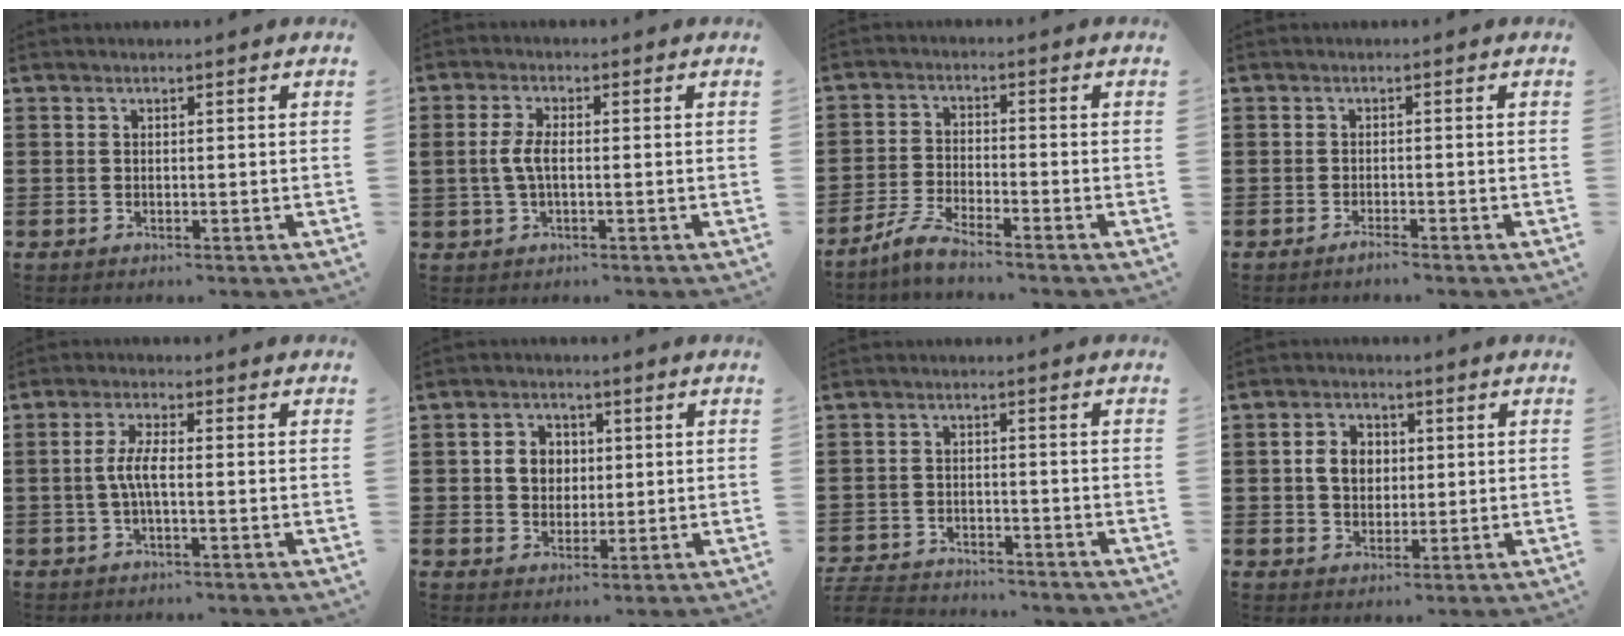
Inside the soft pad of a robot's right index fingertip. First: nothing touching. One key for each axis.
{"total": 4.0, "fx": -0.2, "fy": 1.8, "fz": 3.6, "tx": -0.092, "ty": -0.003, "tz": -0.012}
{"total": 4.5, "fx": -4.1, "fy": -0.1, "fz": 1.9, "tx": -0.055, "ty": -0.009, "tz": -0.083}
{"total": 1.4, "fx": -1.2, "fy": 0.0, "fz": 0.7, "tx": -0.013, "ty": -0.005, "tz": -0.022}
{"total": 4.2, "fx": -0.8, "fy": 1.0, "fz": 4.0, "tx": -0.094, "ty": -0.004, "tz": -0.023}
{"total": 4.5, "fx": 0.4, "fy": 4.0, "fz": 2.0, "tx": -0.054, "ty": 0.014, "tz": 0.003}
{"total": 4.3, "fx": -4.3, "fy": 0.5, "fz": 0.4, "tx": -0.024, "ty": -0.005, "tz": -0.092}
{"total": 4.7, "fx": 0.3, "fy": 3.7, "fz": 3.0, "tx": -0.068, "ty": 0.015, "tz": 0.002}